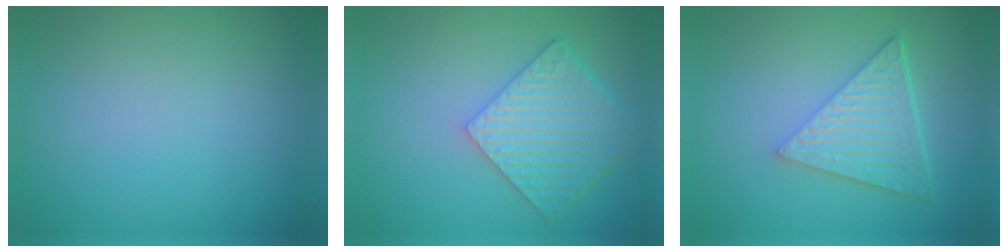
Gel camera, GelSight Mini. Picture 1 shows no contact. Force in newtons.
{"total": 6.1, "press": 4.8, "slide": 3.8}
{"total": 6.4, "press": 4.5, "slide": 4.5}